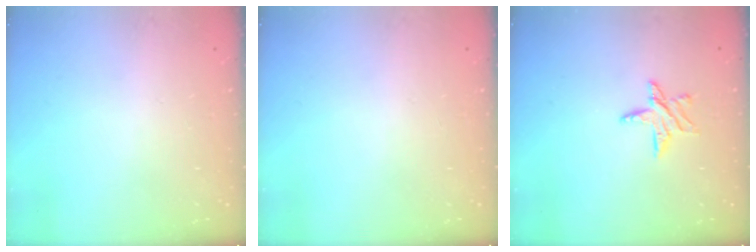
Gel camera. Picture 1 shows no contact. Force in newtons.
{"total": 0.0}
{"total": 8.1, "press": 8.1, "slide": 0.4}